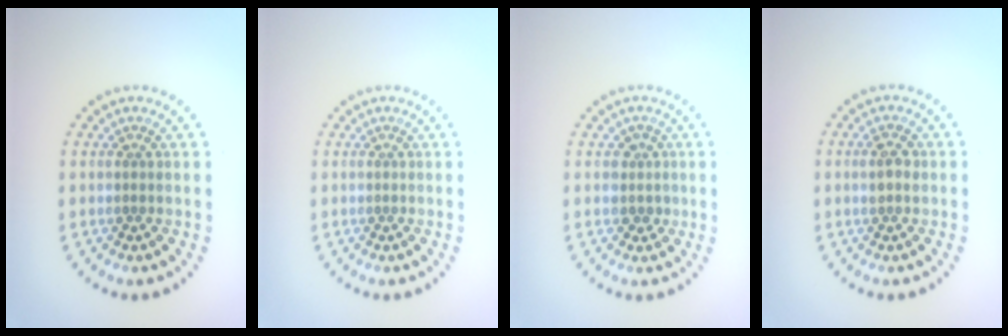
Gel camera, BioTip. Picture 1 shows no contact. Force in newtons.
{"total": 0.0}
{"total": 1.5, "press": 1.3, "slide": 0.8}
{"total": 1.6, "press": 1.6, "slide": 0.3}